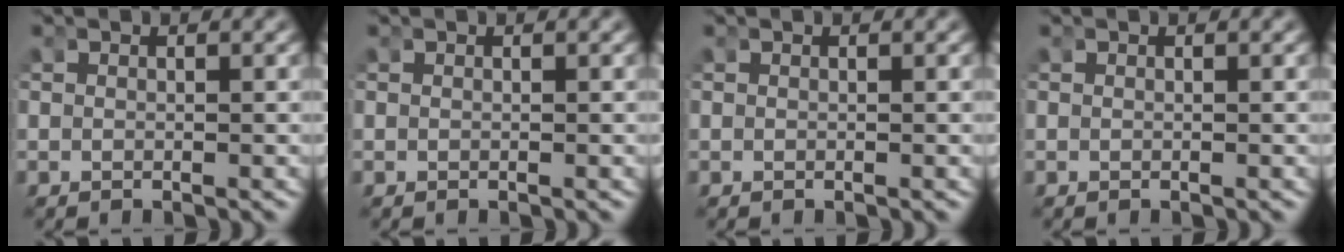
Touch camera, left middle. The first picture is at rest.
{"total": 0.0}
{"total": 0.0}
{"total": 0.0}